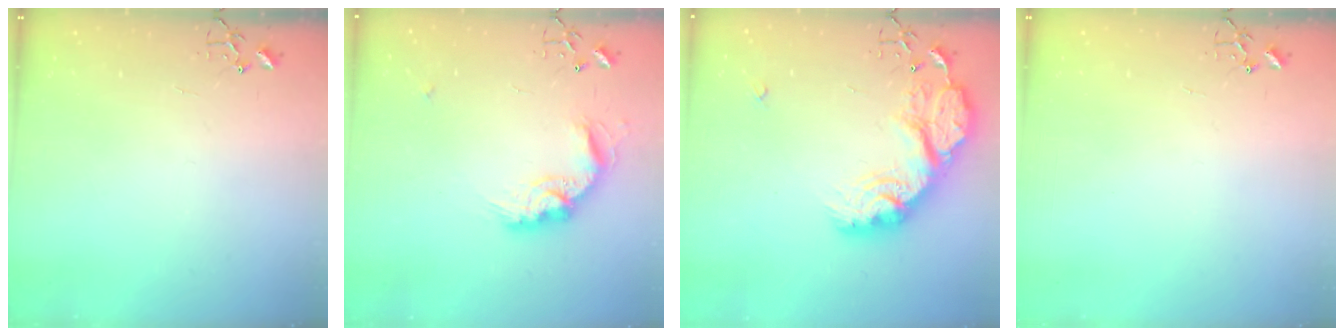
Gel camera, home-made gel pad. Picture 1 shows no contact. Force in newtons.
{"total": 15.0, "press": 15.0, "slide": 0.6}
{"total": 22.6, "press": 22.5, "slide": 1.9}
{"total": 0.0}